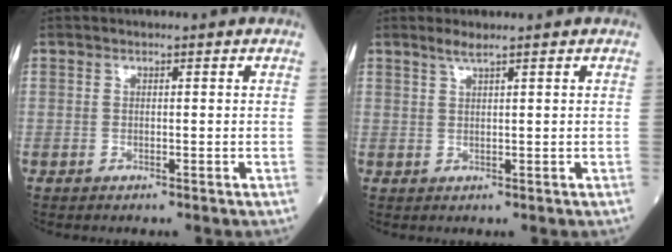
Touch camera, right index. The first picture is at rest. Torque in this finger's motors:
{"motor_torque": [-0.02, 0.06, -0.01, 0.02]}